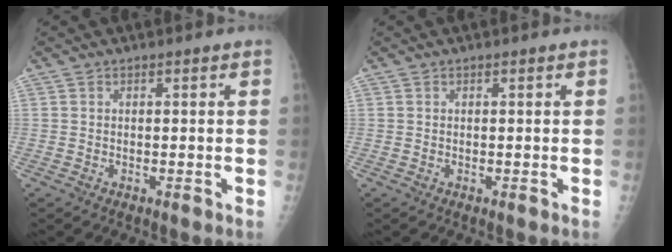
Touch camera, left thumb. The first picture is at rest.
{"total": 0.0}